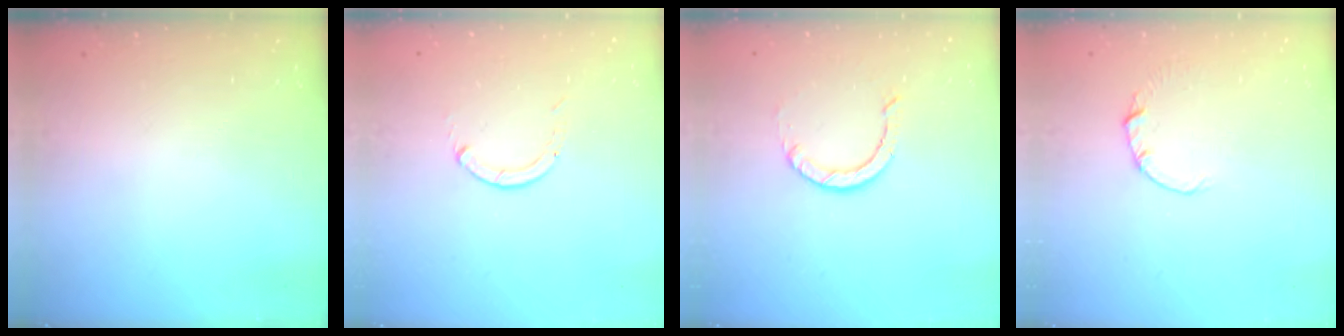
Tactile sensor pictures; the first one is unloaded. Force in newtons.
{"total": 0.0}
{"total": 3.6, "press": 3.5, "slide": 0.3}
{"total": 0.5, "press": 0.5, "slide": 0.1}